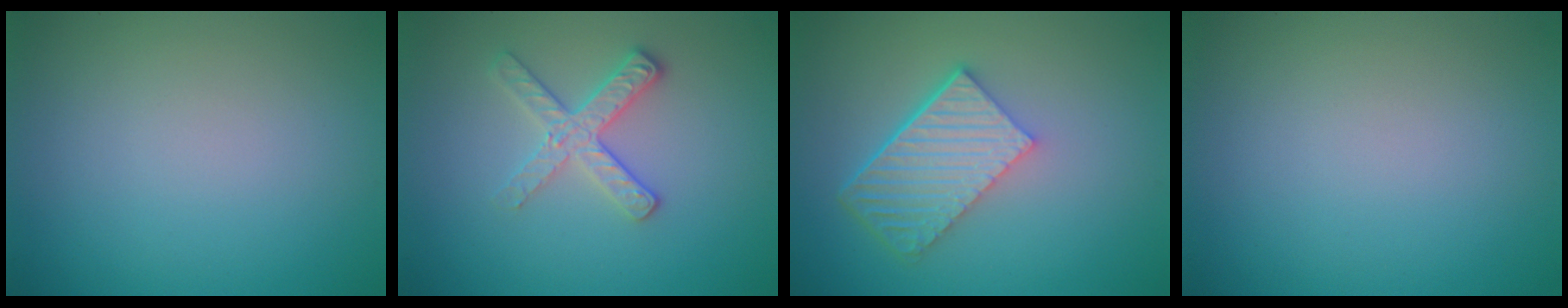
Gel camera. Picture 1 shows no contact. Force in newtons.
{"total": 2.6, "press": 2.4, "slide": 0.9}
{"total": 6.1, "press": 4.2, "slide": 4.4}
{"total": 0.0}